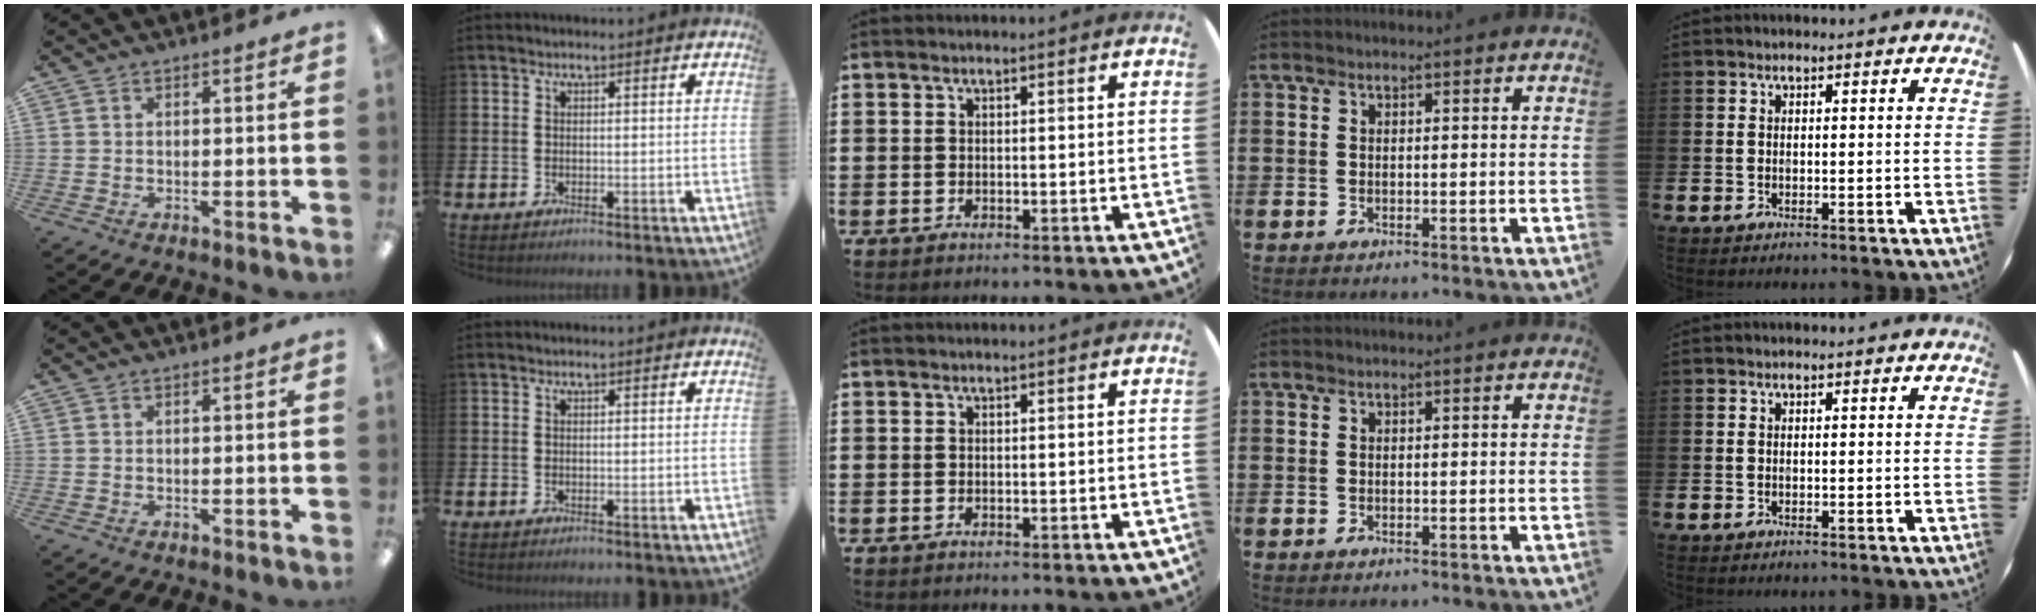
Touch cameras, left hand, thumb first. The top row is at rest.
{}